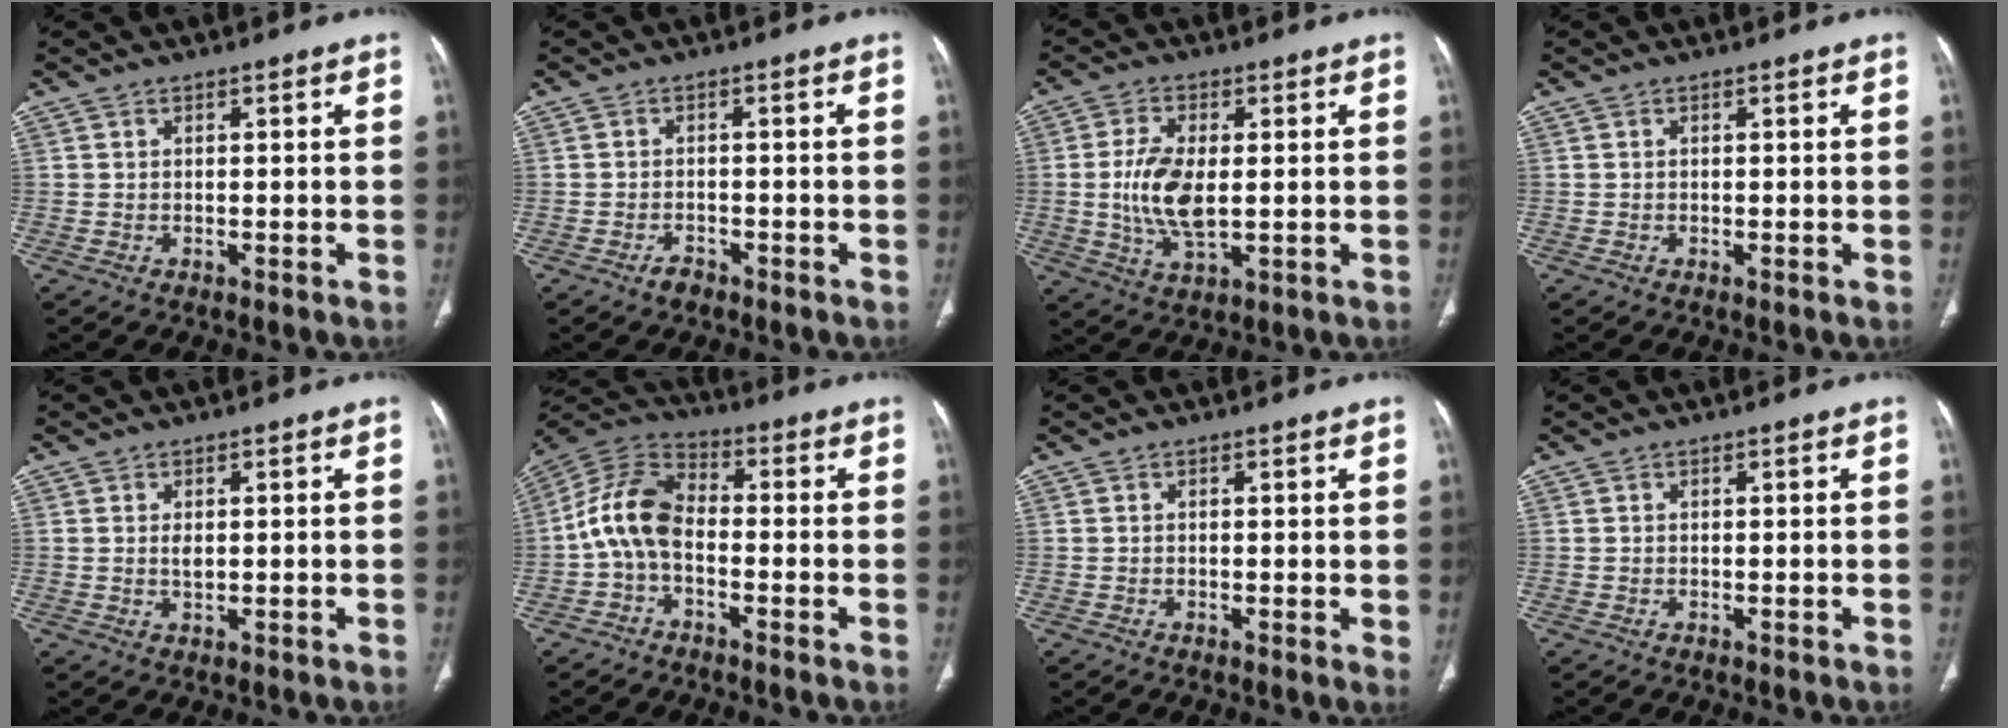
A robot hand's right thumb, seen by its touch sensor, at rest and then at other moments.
{"total": 1.9, "force": [-1.4, 1.1, 0.6], "torque": [-0.014, 0.009, -0.023]}
{"total": 9.6, "force": [0.1, 4.4, 8.5], "torque": [-0.178, -0.011, 0.006]}
{"total": 0.0}
{"total": 1.6, "force": [0.4, 0.7, 1.4], "torque": [-0.026, -0.005, 0.010]}
{"total": 10.3, "force": [-1.9, 6.4, 7.9], "torque": [-0.152, 0.036, -0.051]}
{"total": 1.3, "force": [0.2, 0.4, 1.2], "torque": [-0.016, -0.005, 0.000]}
{"total": 0.0}